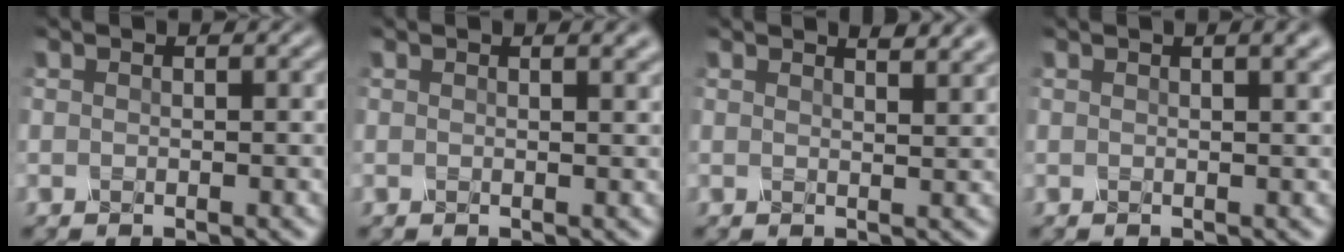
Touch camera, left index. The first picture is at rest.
{"total": 1.9, "force": [1.2, 0.7, 1.3], "torque": [-0.009, 0.001, 0.016]}
{"total": 3.0, "force": [2.5, 0.8, 1.5], "torque": [-0.010, 0.012, 0.017]}
{"total": 3.0, "force": [1.7, 1.1, 2.3], "torque": [-0.017, 0.009, 0.010]}